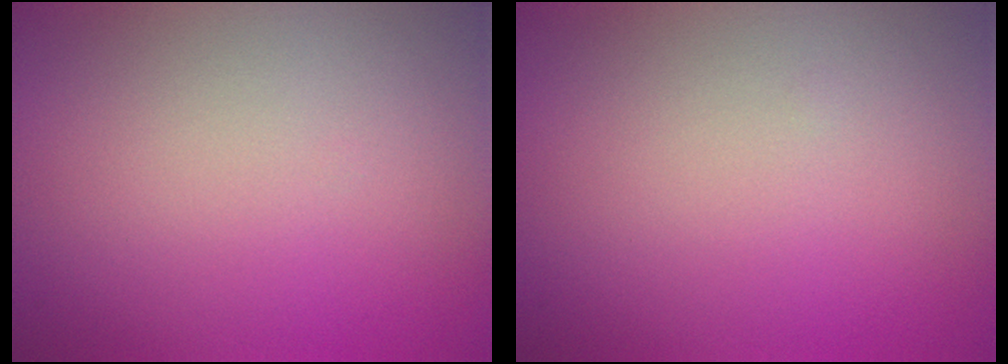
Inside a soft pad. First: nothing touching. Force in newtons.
{"total": 0.0}